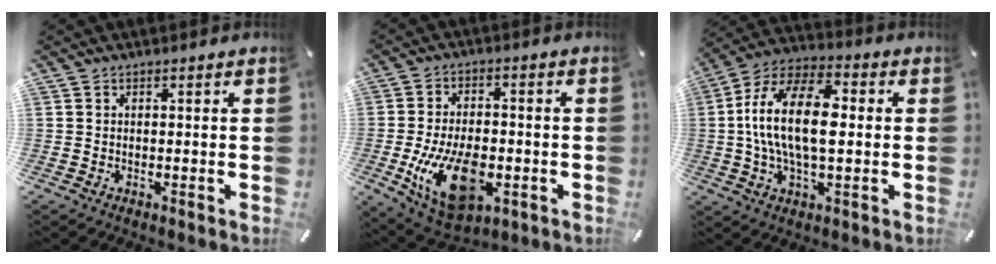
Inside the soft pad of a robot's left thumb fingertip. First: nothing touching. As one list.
[{"total": 16.3, "force": [-4.5, 9.8, 12.3], "torque": [-0.219, 0.000, -0.071]}, {"total": 16.7, "force": [0.7, 8.4, 14.4], "torque": [-0.296, 0.002, 0.006]}]